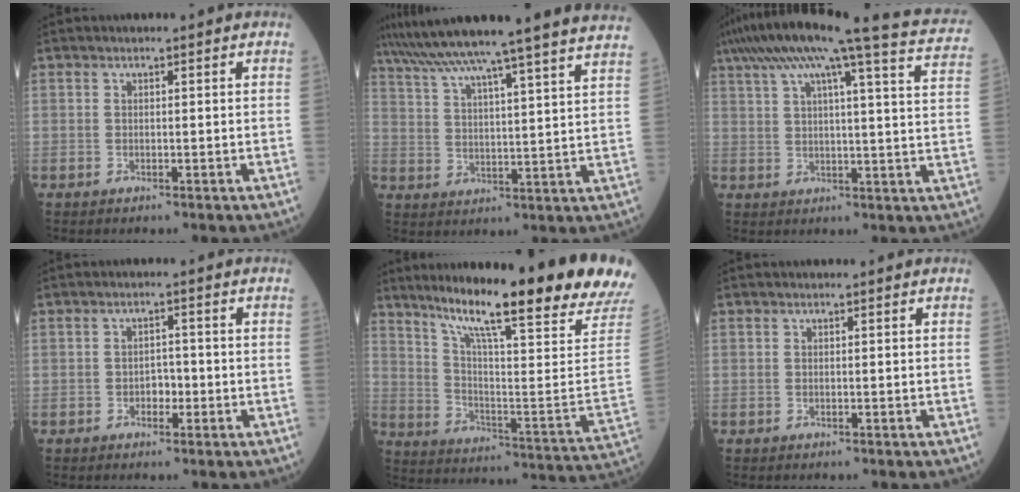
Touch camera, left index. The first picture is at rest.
{"total": 26.4, "force": [23.8, -2.0, 11.2], "torque": [-0.193, -0.037, 0.318]}
{"total": 25.8, "force": [21.2, 0.4, 14.8], "torque": [-0.243, -0.006, 0.265]}
{"total": 2.1, "force": [-0.8, 1.4, 1.4], "torque": [-0.016, 0.006, -0.015]}
{"total": 25.4, "force": [19.7, -1.0, 16.0], "torque": [-0.252, -0.067, 0.273]}
{"total": 0.0}